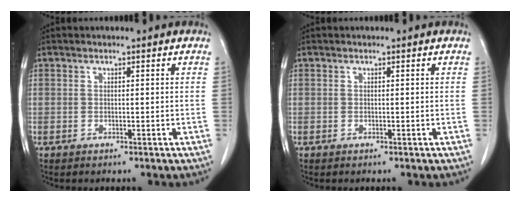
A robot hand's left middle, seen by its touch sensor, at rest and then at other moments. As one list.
[{"total": 0.0}]